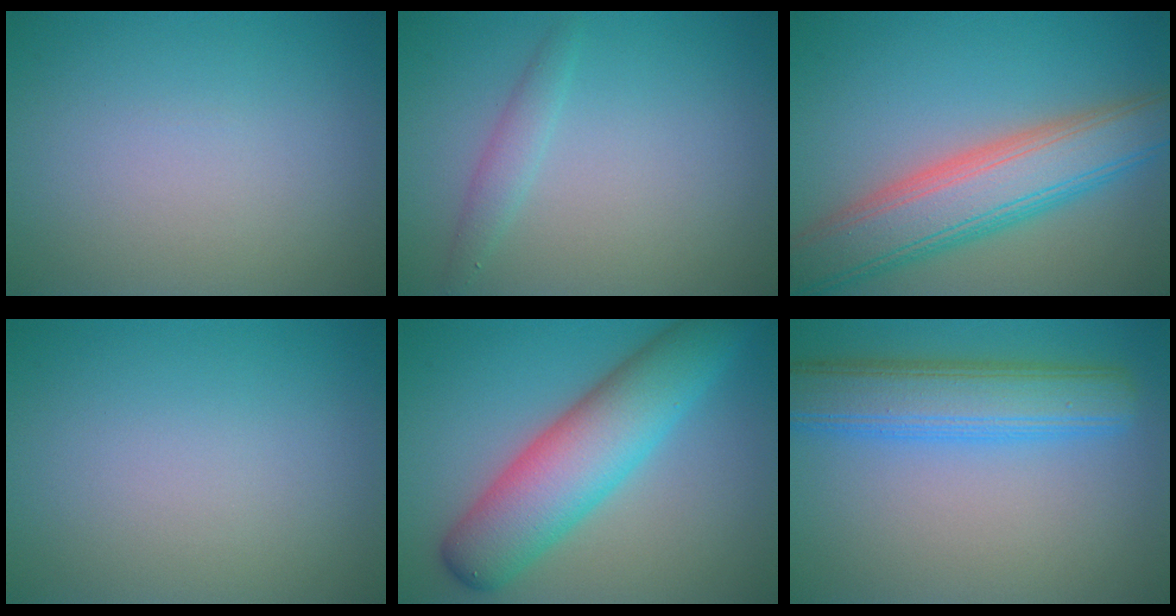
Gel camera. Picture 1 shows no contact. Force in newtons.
{"total": 1.5, "press": 1.5, "slide": 0.1}
{"total": 8.3, "press": 8.3, "slide": 0.4}
{"total": 0.0}
{"total": 8.5, "press": 8.5, "slide": 0.1}
{"total": 6.5, "press": 6.5, "slide": 0.2}